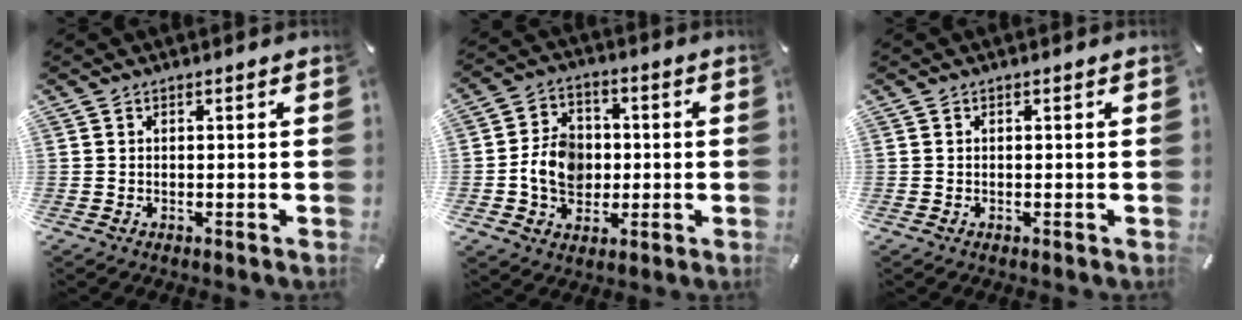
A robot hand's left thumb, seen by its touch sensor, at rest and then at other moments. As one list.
[{"total": 9.3, "force": [-1.0, 7.8, 4.8], "torque": [-0.098, 0.014, -0.018]}, {"total": 0.0}]